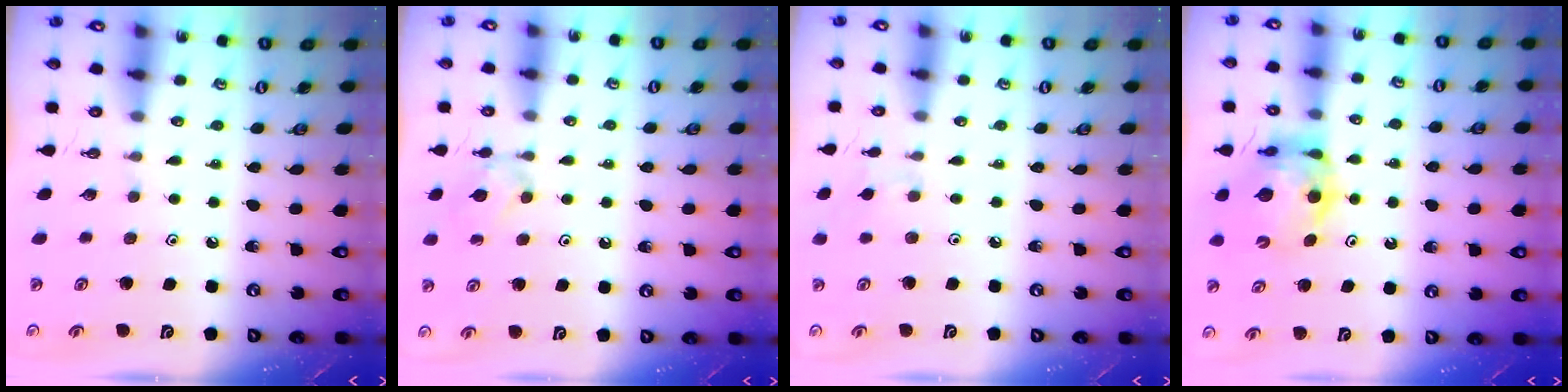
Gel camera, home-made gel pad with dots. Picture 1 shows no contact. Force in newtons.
{"total": 6.2, "press": 6.1, "slide": 1.0}
{"total": 2.4, "press": 2.3, "slide": 0.5}
{"total": 11.4, "press": 11.3, "slide": 1.3}